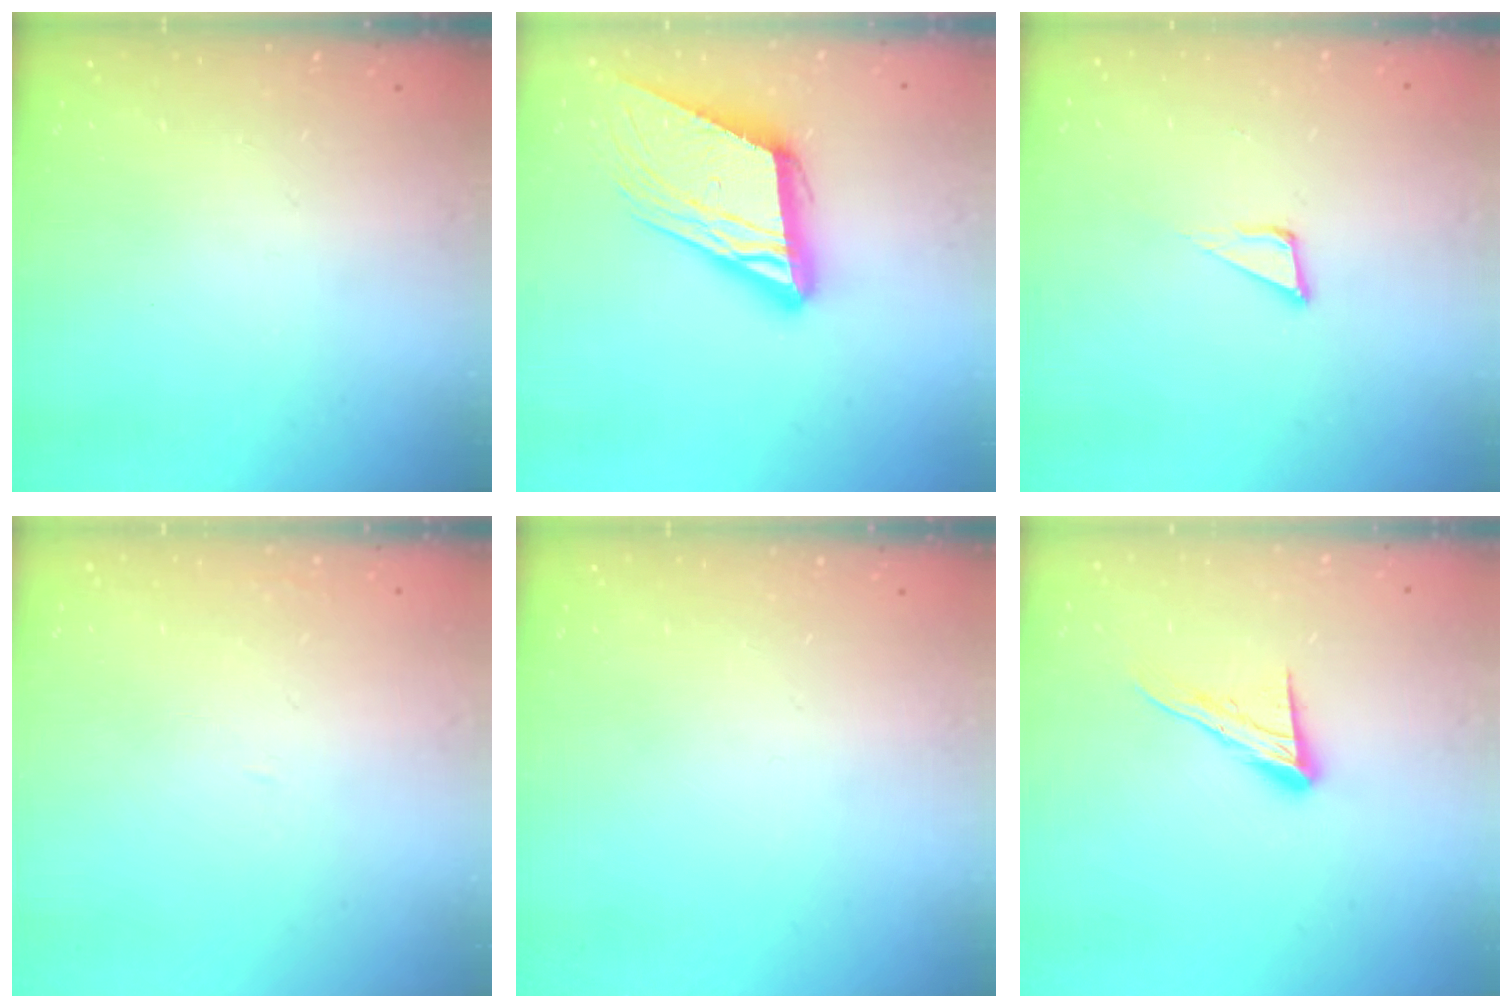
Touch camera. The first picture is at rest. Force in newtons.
{"total": 18.1, "press": 17.7, "slide": 3.6}
{"total": 5.1, "press": 5.0, "slide": 0.9}
{"total": 0.9, "press": 0.9, "slide": 0.1}
{"total": 0.0}
{"total": 12.0, "press": 12.0, "slide": 1.0}